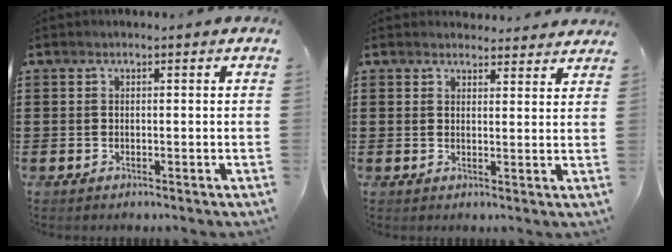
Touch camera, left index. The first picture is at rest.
{"total": 2.8, "force": [2.7, 0.5, 0.1], "torque": [-0.002, -0.012, 0.050]}